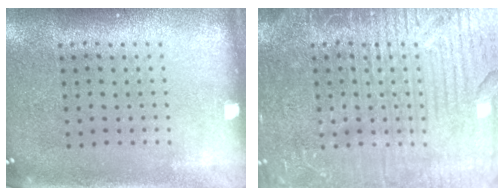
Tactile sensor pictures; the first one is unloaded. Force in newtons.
{"total": 4.5, "press": 4.5, "slide": 0.6}